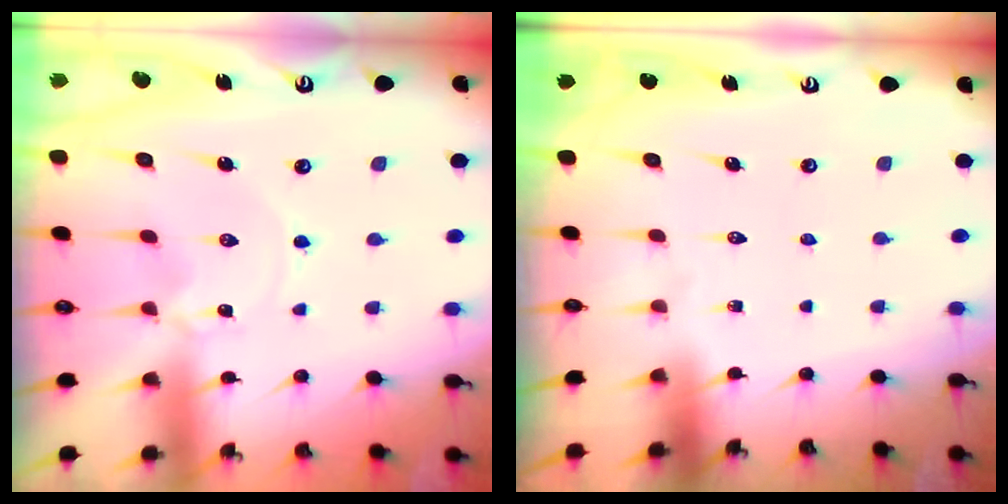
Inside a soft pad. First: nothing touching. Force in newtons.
{"total": 0.0}